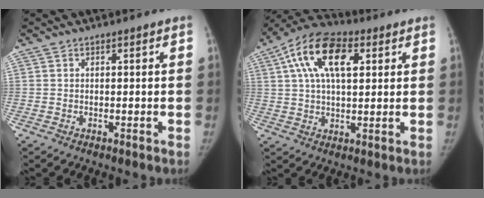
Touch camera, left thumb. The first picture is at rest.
{"total": 15.1, "force": [5.1, 7.8, 11.9], "torque": [-0.203, 0.013, 0.081]}